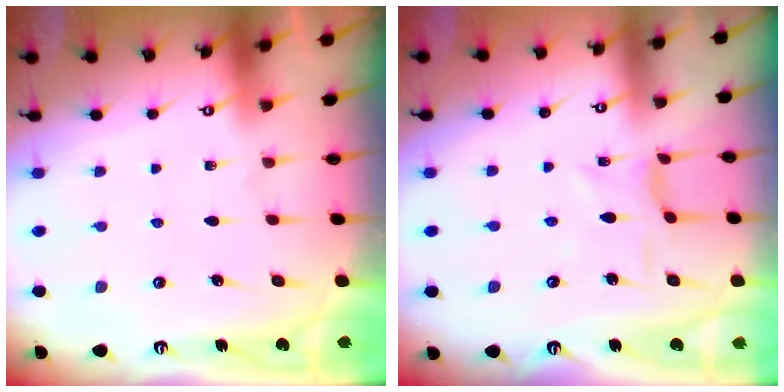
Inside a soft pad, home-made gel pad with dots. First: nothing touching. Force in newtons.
{"total": 2.4, "press": 2.4, "slide": 0.6}